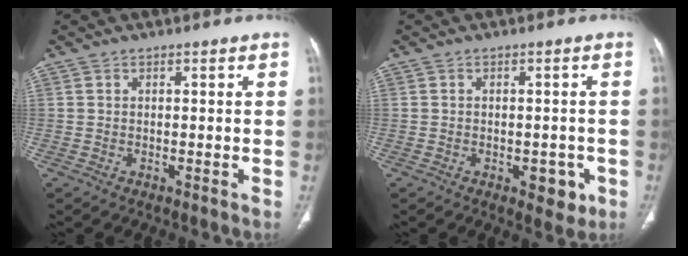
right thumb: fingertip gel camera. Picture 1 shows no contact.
{"total": 4.3, "force": [-1.7, 2.5, 3.0], "torque": [-0.015, 0.003, -0.016]}